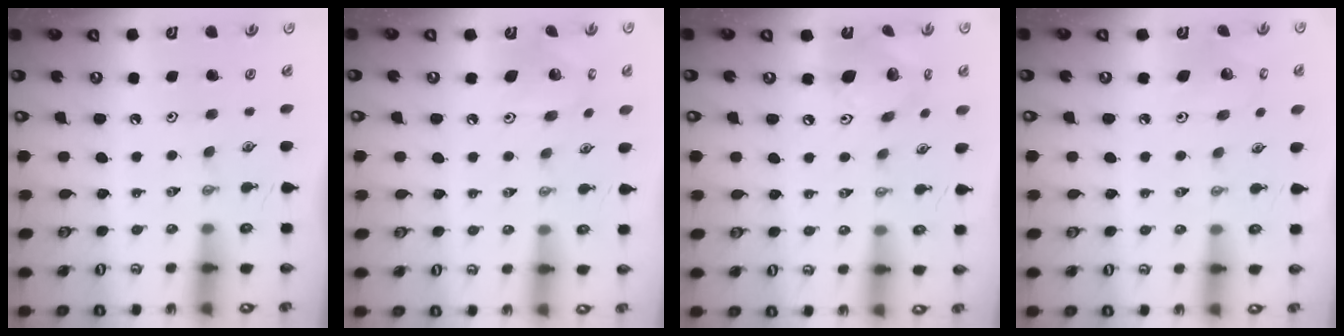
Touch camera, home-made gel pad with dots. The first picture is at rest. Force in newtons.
{"total": 8.6, "press": 8.6, "slide": 0.3}
{"total": 15.1, "press": 14.9, "slide": 2.6}
{"total": 5.5, "press": 5.5, "slide": 0.3}